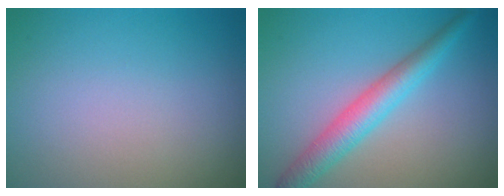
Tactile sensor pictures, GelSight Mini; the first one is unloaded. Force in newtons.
{"total": 4.0, "press": 4.0, "slide": 0.1}